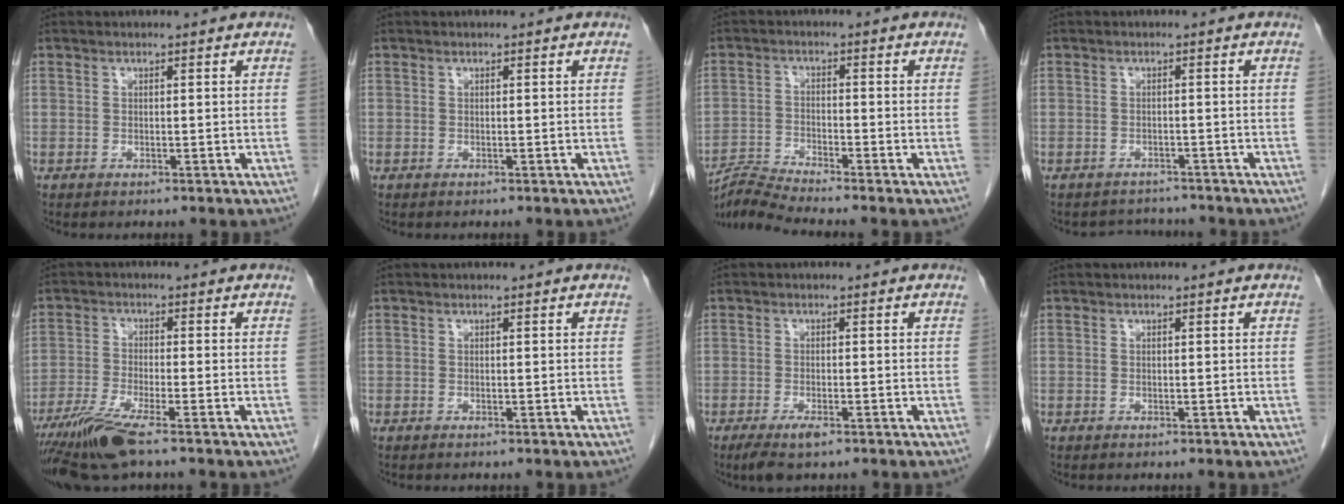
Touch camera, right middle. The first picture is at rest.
{"total": 0.0}
{"total": 5.5, "force": [-5.0, -2.1, 0.8], "torque": [-0.025, -0.016, -0.097]}
{"total": 3.3, "force": [-3.0, 1.2, -0.5], "torque": [0.003, 0.003, -0.044]}
{"total": 7.6, "force": [-5.4, -0.1, 5.3], "torque": [-0.106, -0.024, -0.103]}
{"total": 0.0}
{"total": 3.7, "force": [-2.3, 0.9, 2.7], "torque": [-0.055, -0.007, -0.038]}
{"total": 0.0}